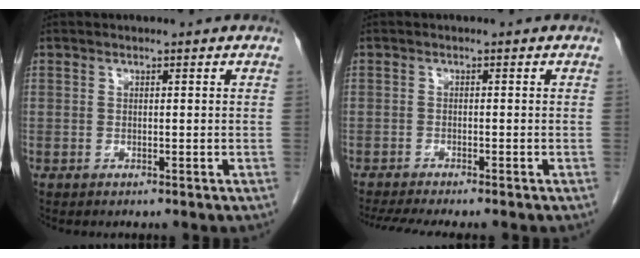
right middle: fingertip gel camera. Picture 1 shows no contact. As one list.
[{"total": 7.0, "force": [-6.0, 0.2, 3.6], "torque": [-0.048, -0.014, -0.095]}]